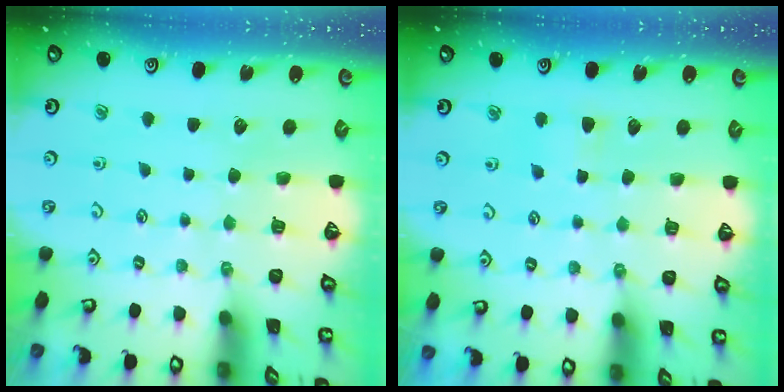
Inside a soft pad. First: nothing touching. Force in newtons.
{"total": 3.1, "press": 3.0, "slide": 0.6}